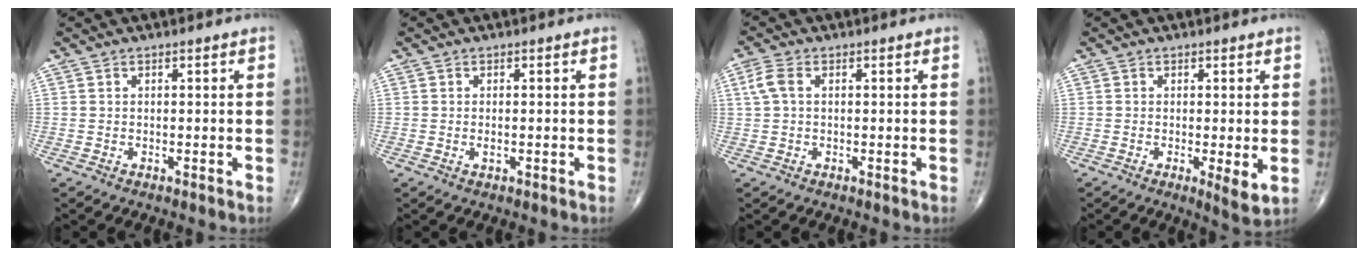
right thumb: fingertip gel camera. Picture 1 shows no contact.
{"total": 1.0, "force": [-0.2, 0.4, 0.8], "torque": [-0.013, 0.000, -0.002]}
{"total": 3.3, "force": [0.6, 1.9, 2.6], "torque": [-0.071, 0.012, 0.010]}
{"total": 3.9, "force": [-0.4, 0.9, 3.7], "torque": [-0.063, -0.015, -0.011]}